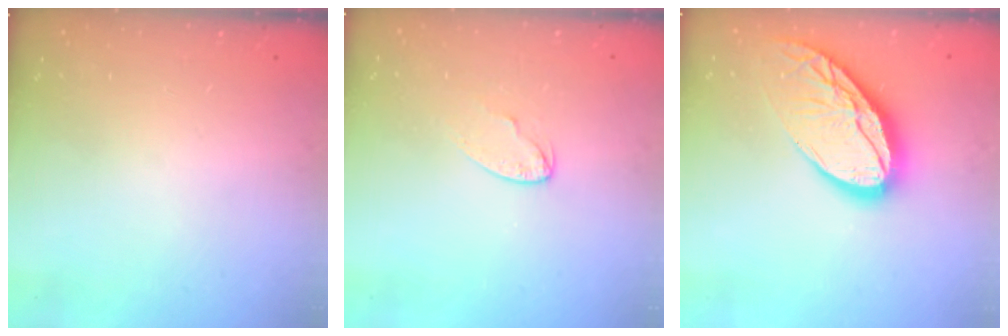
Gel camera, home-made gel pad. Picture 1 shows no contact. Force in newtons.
{"total": 4.1, "press": 4.0, "slide": 0.4}
{"total": 17.0, "press": 16.9, "slide": 1.4}